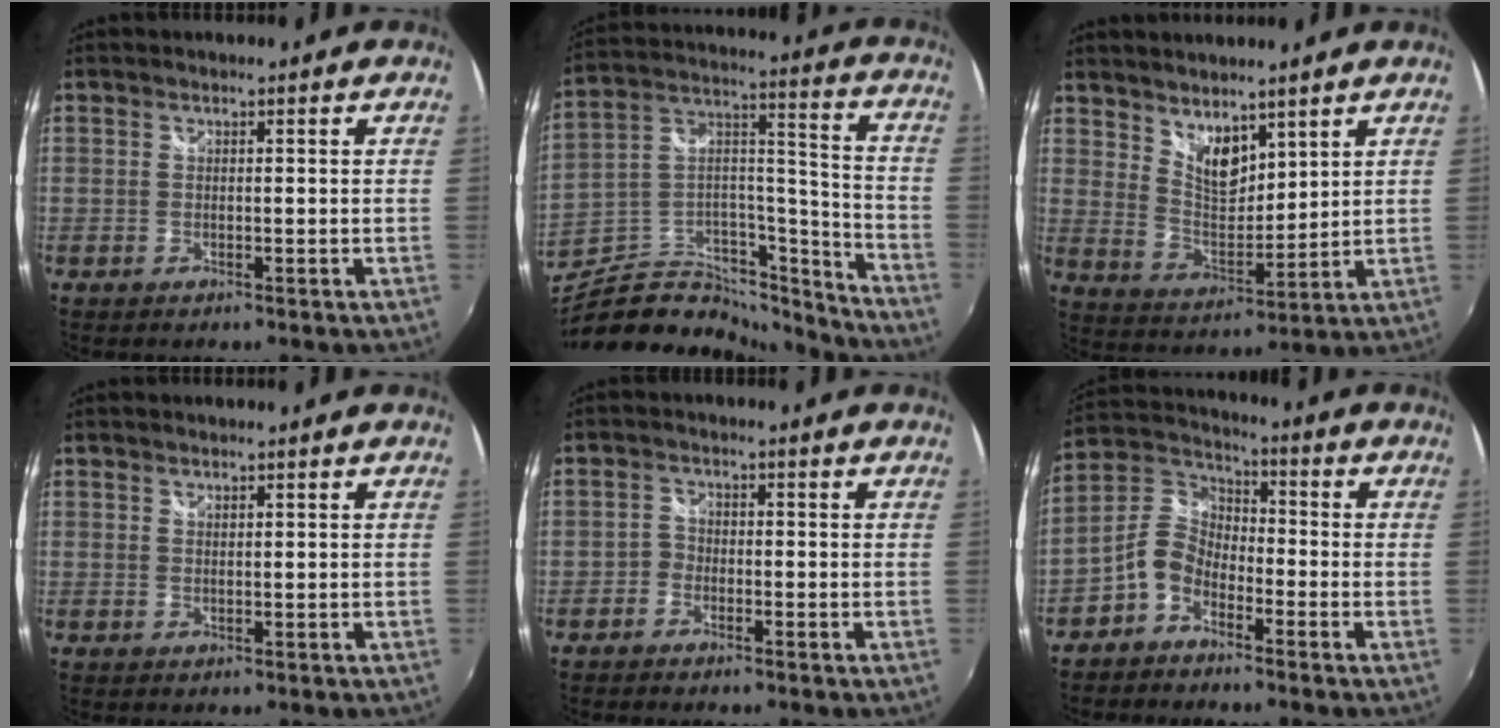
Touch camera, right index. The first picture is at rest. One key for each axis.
{"total": 21.9, "fx": -17.8, "fy": 9.7, "fz": 8.3, "tx": -0.148, "ty": 0.063, "tz": -0.274}
{"total": 8.0, "fx": 5.9, "fy": 3.7, "fz": 3.9, "tx": -0.056, "ty": -0.004, "tz": 0.114}
{"total": 0.6, "fx": 0.6, "fy": 0.2, "fz": 0.1, "tx": -0.001, "ty": 0.001, "tz": 0.011}
{"total": 1.9, "fx": -1.5, "fy": 1.2, "fz": 0.2, "tx": -0.008, "ty": 0.003, "tz": -0.032}
{"total": 7.1, "fx": -4.3, "fy": 4.5, "fz": 3.4, "tx": -0.078, "ty": 0.022, "tz": -0.095}